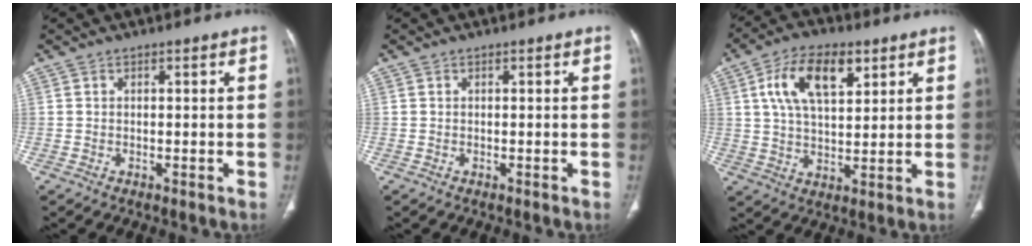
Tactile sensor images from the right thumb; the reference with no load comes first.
{"total": 0.0}
{"total": 12.5, "force": [5.2, 6.4, 9.4], "torque": [-0.159, -0.006, 0.094]}